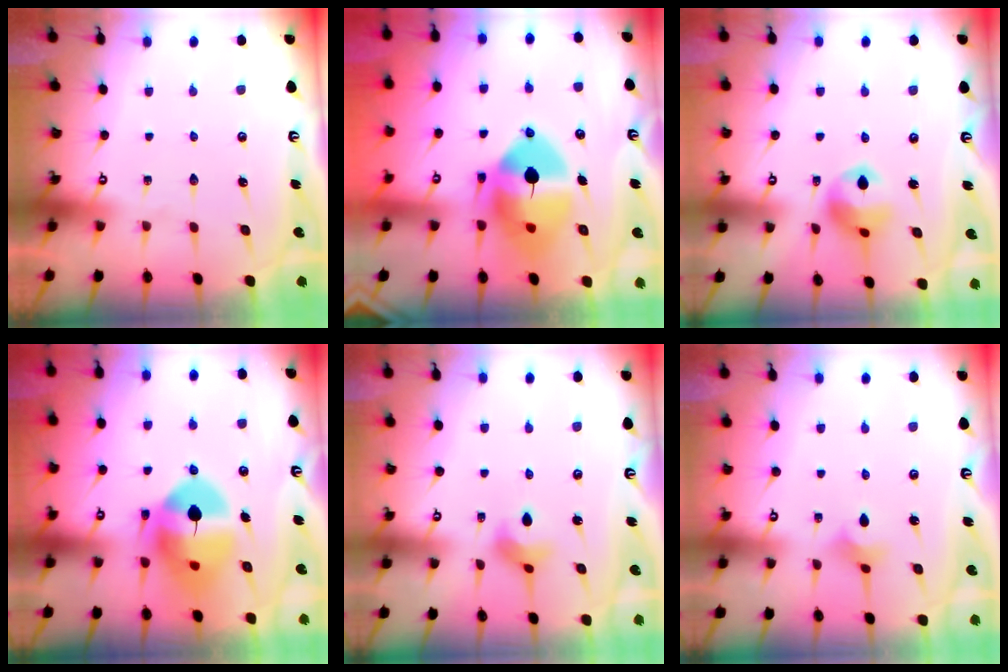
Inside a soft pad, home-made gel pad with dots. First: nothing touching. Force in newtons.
{"total": 15.1, "press": 15.0, "slide": 2.3}
{"total": 10.3, "press": 10.2, "slide": 1.5}
{"total": 14.7, "press": 14.6, "slide": 2.3}
{"total": 5.0, "press": 5.0, "slide": 0.6}
{"total": 3.3, "press": 3.2, "slide": 0.5}